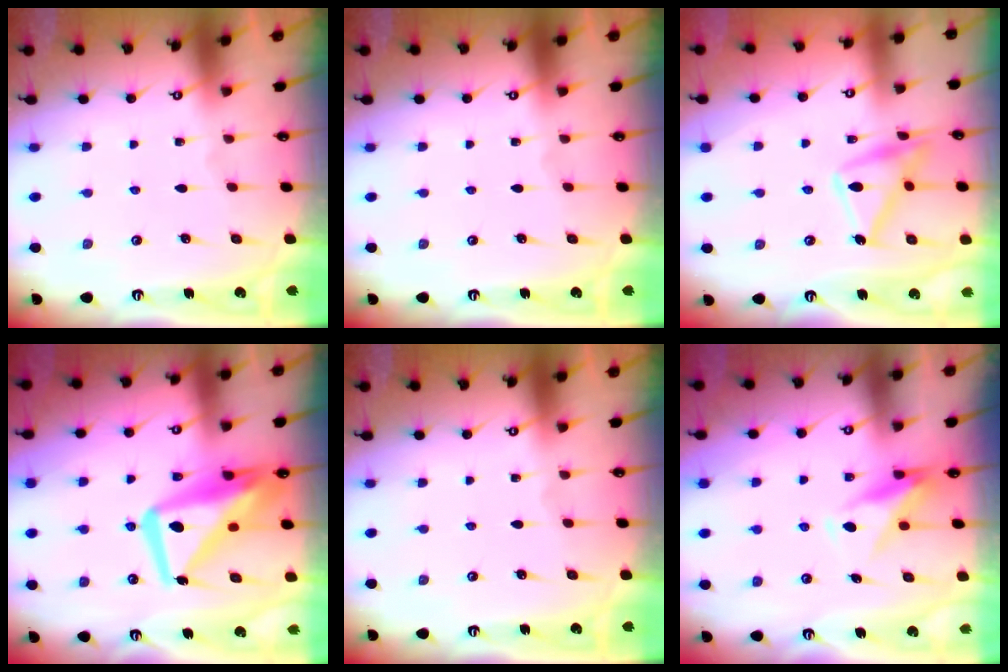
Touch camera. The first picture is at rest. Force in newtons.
{"total": 0.0}
{"total": 16.9, "press": 16.8, "slide": 1.0}
{"total": 15.4, "press": 15.4, "slide": 1.4}
{"total": 0.0}
{"total": 9.9, "press": 9.9, "slide": 0.9}